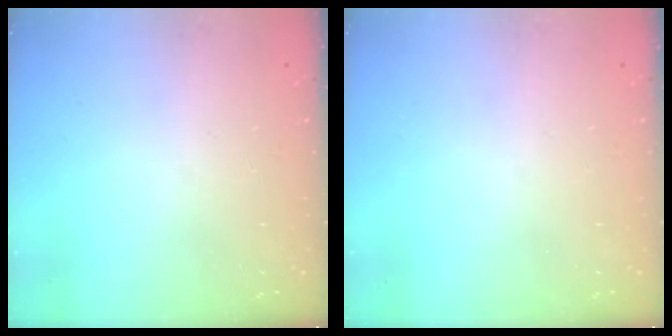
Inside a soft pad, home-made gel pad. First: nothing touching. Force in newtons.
{"total": 0.0}